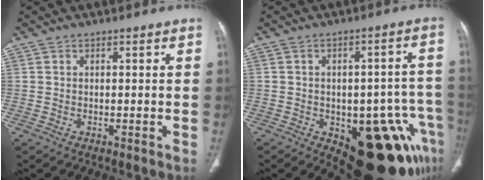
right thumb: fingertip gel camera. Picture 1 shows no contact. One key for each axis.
{"total": 19.3, "fx": -8.3, "fy": 8.4, "fz": 15.2, "tx": -0.115, "ty": 0.040, "tz": -0.091}